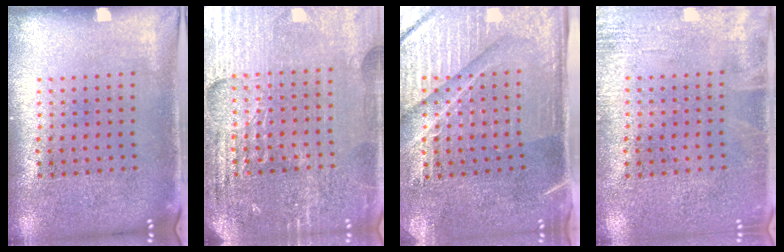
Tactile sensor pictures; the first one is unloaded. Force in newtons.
{"total": 4.7, "press": 4.4, "slide": 1.7}
{"total": 4.4, "press": 4.0, "slide": 2.0}
{"total": 1.7, "press": 1.7, "slide": 0.3}